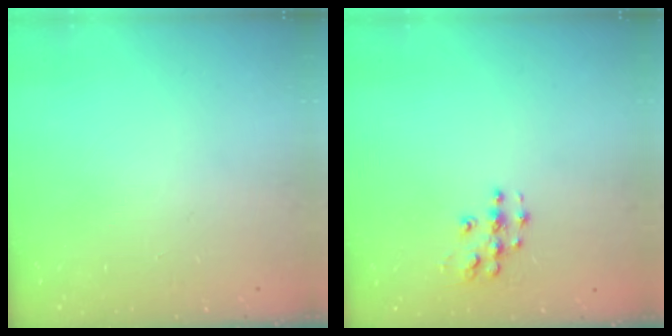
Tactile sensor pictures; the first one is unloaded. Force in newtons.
{"total": 6.6, "press": 6.6, "slide": 0.3}